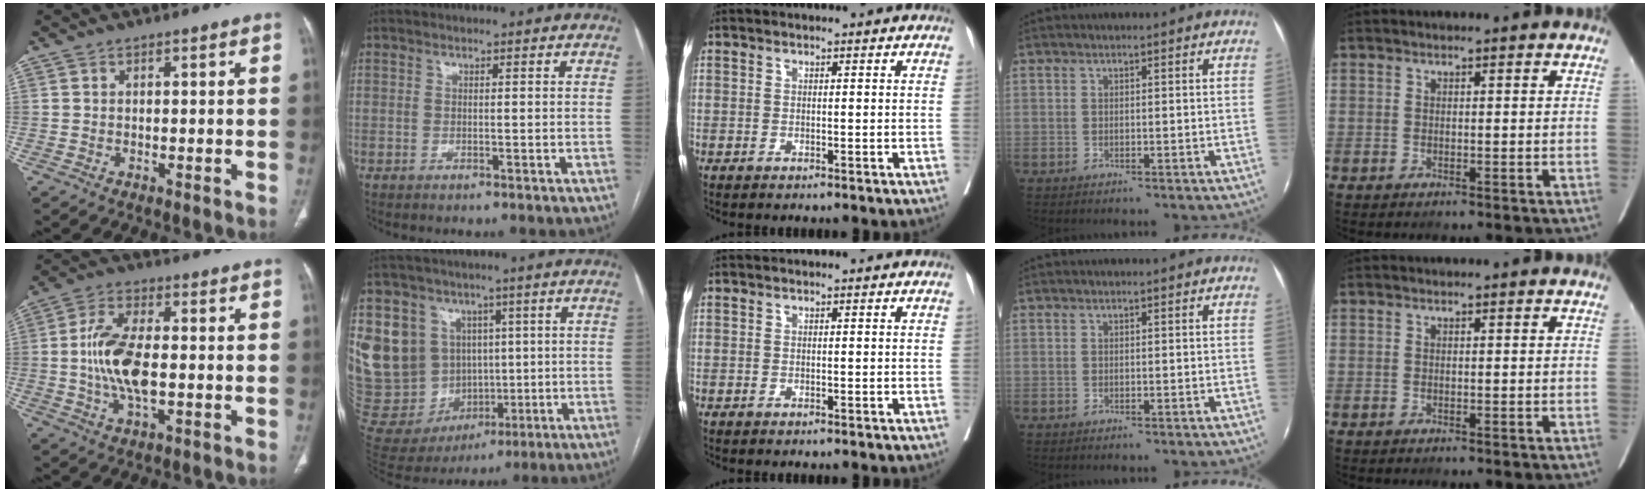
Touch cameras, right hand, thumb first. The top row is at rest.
{"thumb": {"total": 11.6, "force": [-0.9, 5.5, 10.2], "torque": [-0.205, 0.008, -0.017]}, "index": {"total": 20.1, "force": [4.0, 17.8, 8.5], "torque": [-0.217, 0.055, 0.111]}}